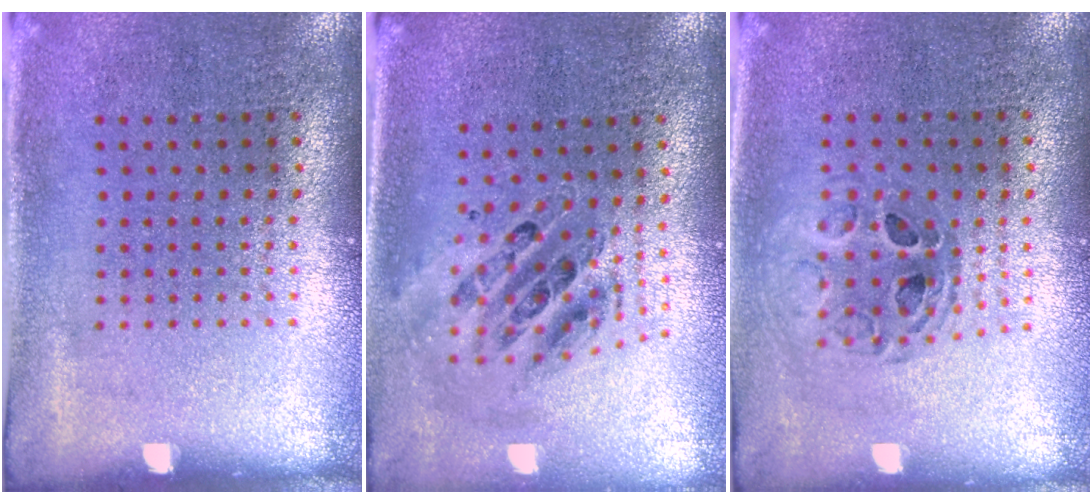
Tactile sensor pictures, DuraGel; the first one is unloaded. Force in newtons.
{"total": 1.0, "press": 0.9, "slide": 0.3}
{"total": 0.9, "press": 0.8, "slide": 0.1}